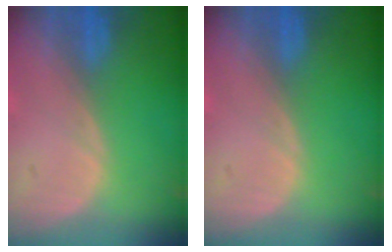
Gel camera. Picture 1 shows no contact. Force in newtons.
{"total": 0.0}